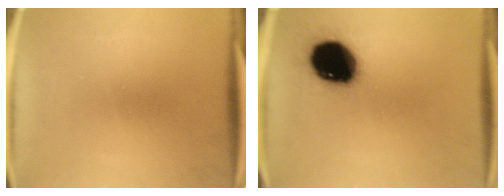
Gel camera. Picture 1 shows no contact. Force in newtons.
{"total": 19.7}